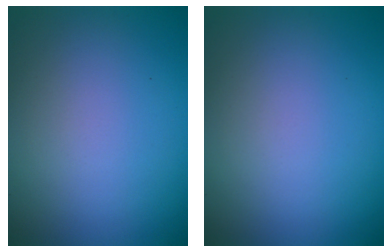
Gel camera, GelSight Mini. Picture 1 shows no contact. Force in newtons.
{"total": 0.0}